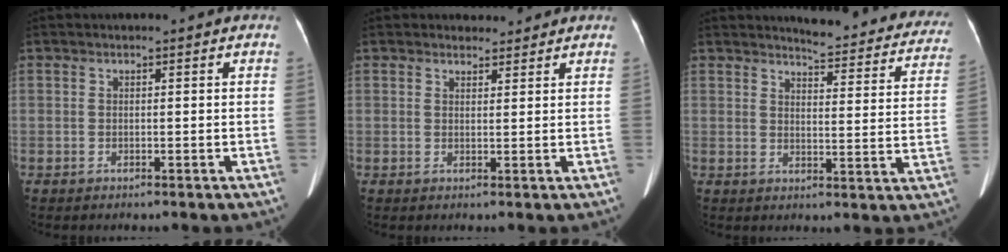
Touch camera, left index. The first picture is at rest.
{"total": 2.1, "force": [1.9, 1.0, -0.1], "torque": [-0.001, 0.004, 0.029]}
{"total": 17.4, "force": [16.4, 3.0, 5.0], "torque": [-0.036, -0.061, 0.168]}